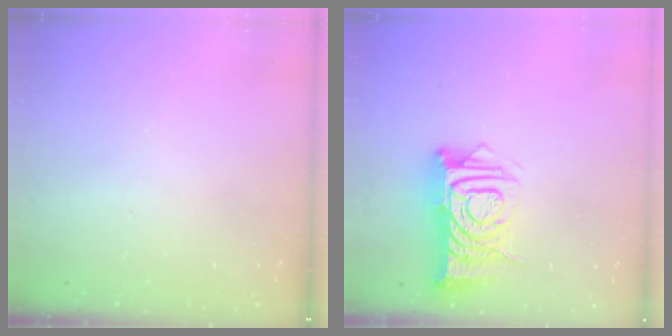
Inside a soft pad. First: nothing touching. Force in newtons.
{"total": 11.6, "press": 11.6, "slide": 1.1}